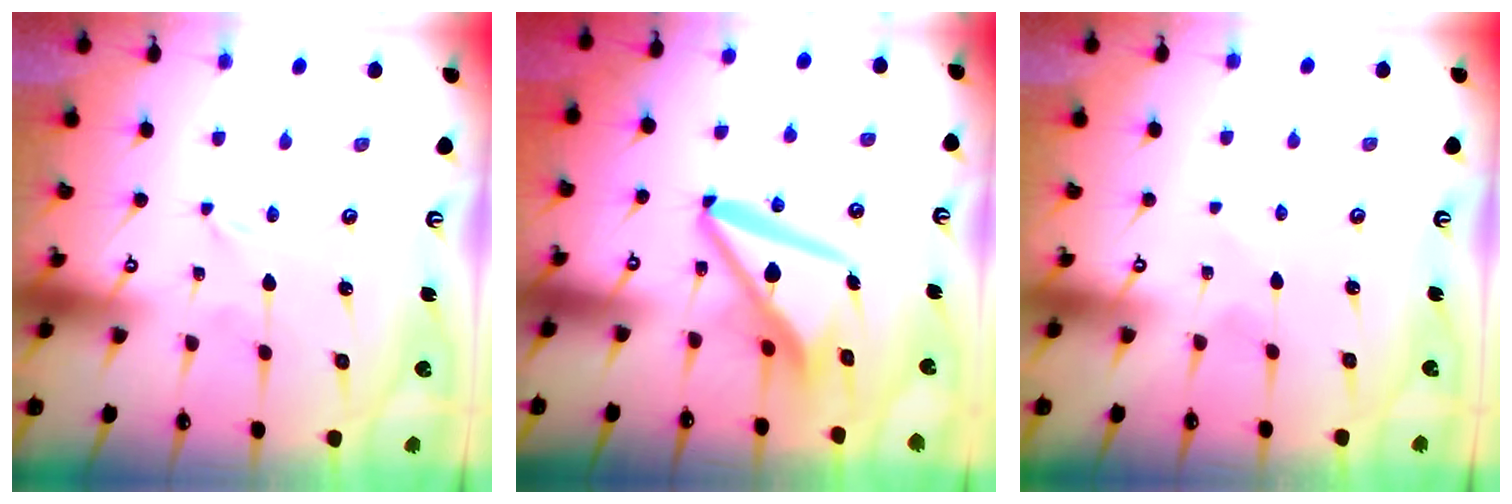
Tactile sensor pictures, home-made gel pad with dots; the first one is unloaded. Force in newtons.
{"total": 12.7, "press": 12.7, "slide": 1.1}
{"total": 1.6, "press": 1.6, "slide": 0.2}